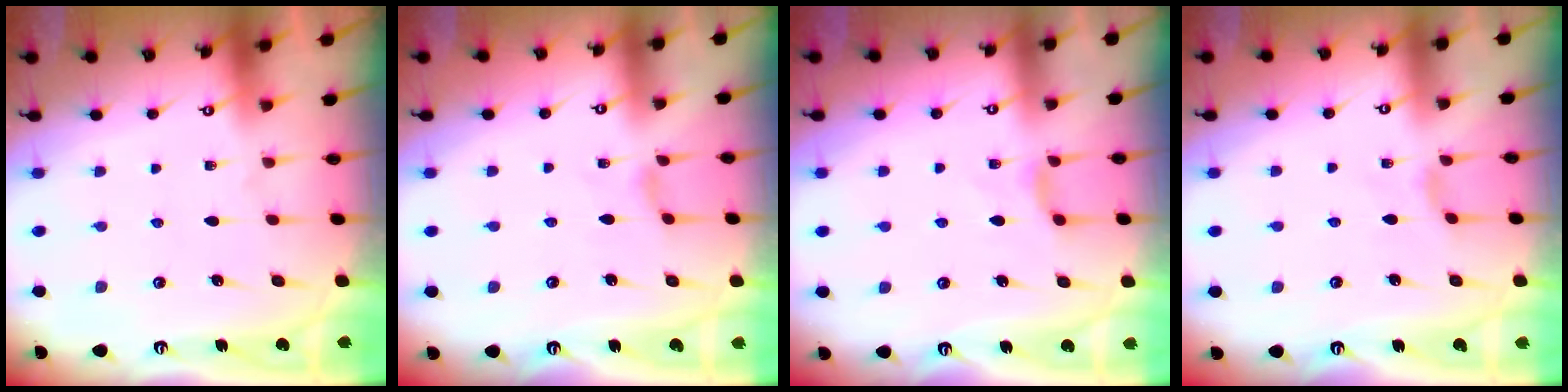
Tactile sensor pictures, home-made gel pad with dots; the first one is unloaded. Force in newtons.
{"total": 1.9, "press": 1.9, "slide": 0.4}
{"total": 3.9, "press": 3.9, "slide": 0.6}
{"total": 1.8, "press": 1.7, "slide": 0.5}